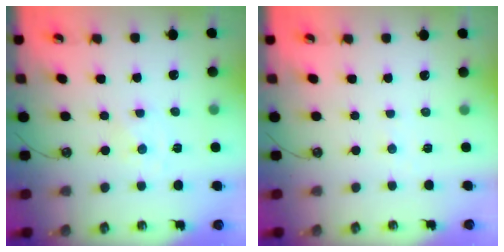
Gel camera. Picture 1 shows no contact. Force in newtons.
{"total": 2.6, "press": 2.6, "slide": 0.3}